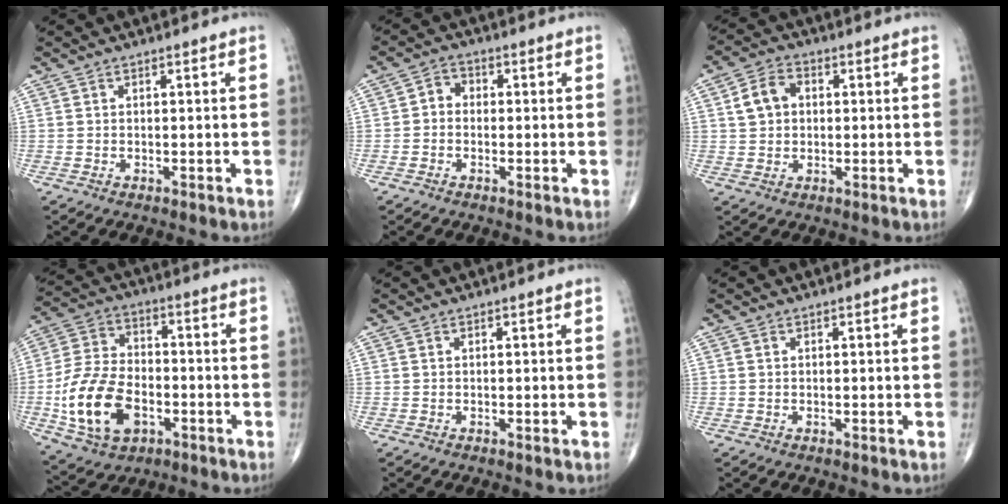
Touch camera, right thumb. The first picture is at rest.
{"total": 3.2, "force": [-0.4, 2.7, 1.6], "torque": [-0.010, 0.014, -0.020]}
{"total": 6.2, "force": [1.1, 4.8, 3.8], "torque": [-0.062, 0.012, 0.015]}
{"total": 16.4, "force": [-4.7, 10.7, 11.6], "torque": [-0.206, 0.021, -0.083]}
{"total": 0.0}
{"total": 0.0}